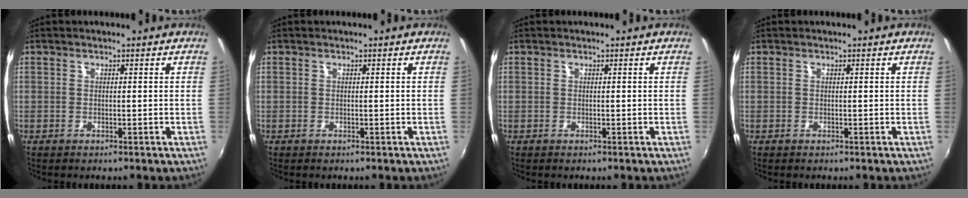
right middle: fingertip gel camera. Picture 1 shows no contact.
{"total": 0.0}
{"total": 0.0}
{"total": 0.0}